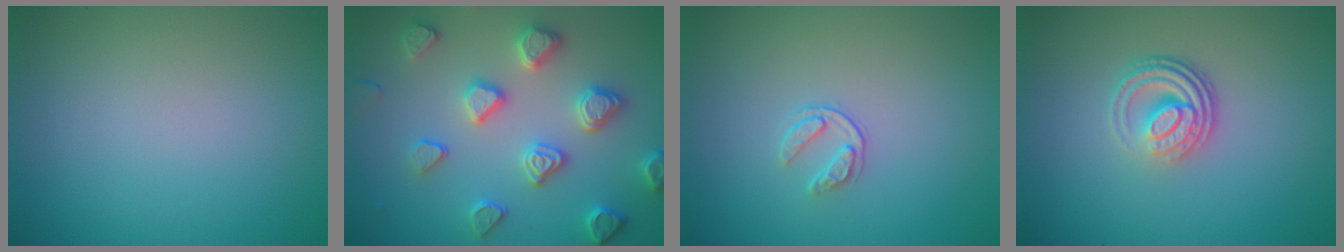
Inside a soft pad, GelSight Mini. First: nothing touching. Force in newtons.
{"total": 4.6, "press": 4.4, "slide": 1.3}
{"total": 1.6, "press": 1.0, "slide": 1.2}
{"total": 4.2, "press": 2.8, "slide": 3.1}